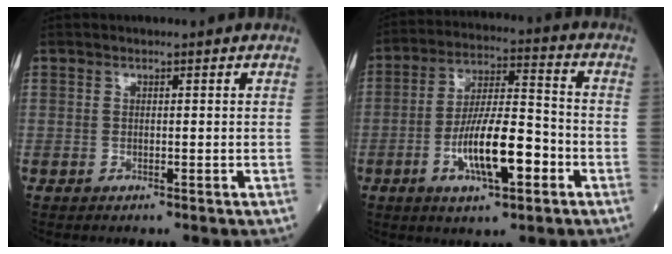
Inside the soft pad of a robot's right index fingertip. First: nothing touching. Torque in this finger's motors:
{"motor_torque": [0.54, -0.19, 0.66, 0.21]}